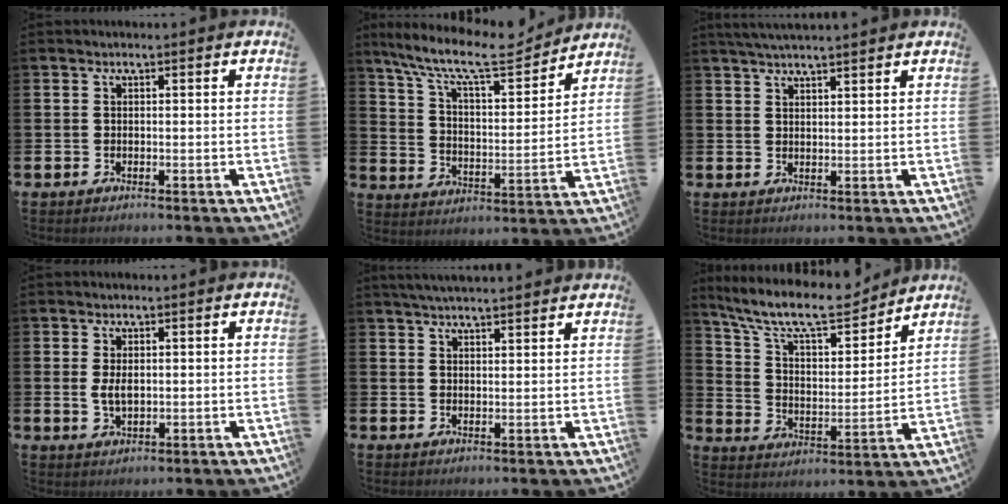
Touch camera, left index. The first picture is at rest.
{"total": 11.2, "force": [9.6, 2.5, 5.2], "torque": [-0.126, -0.060, 0.161]}
{"total": 3.3, "force": [3.2, 0.0, 0.7], "torque": [-0.020, -0.007, 0.059]}
{"total": 2.6, "force": [0.5, 1.4, 2.2], "torque": [-0.037, 0.003, 0.006]}
{"total": 3.7, "force": [3.6, 0.1, 0.7], "torque": [-0.020, -0.009, 0.066]}
{"total": 11.6, "force": [10.2, 2.8, 4.7], "torque": [-0.122, -0.064, 0.176]}